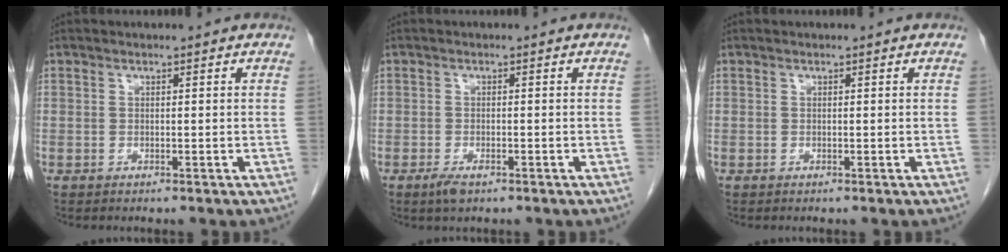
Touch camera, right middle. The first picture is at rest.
{"total": 2.3, "force": [-1.4, 0.8, 1.6], "torque": [-0.034, -0.002, -0.022]}
{"total": 0.0}